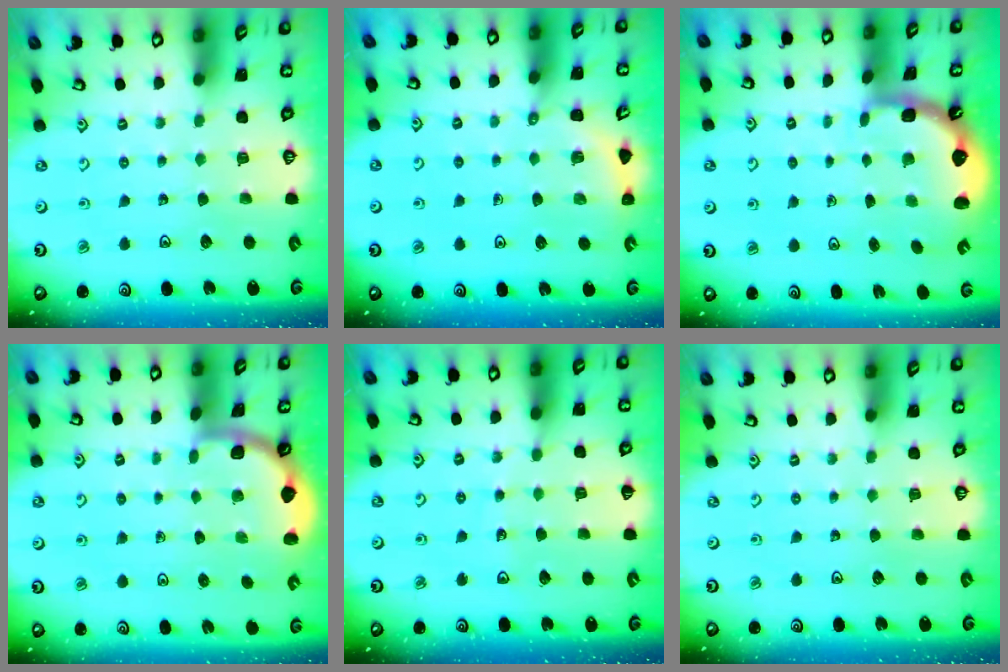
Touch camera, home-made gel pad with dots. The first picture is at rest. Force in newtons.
{"total": 2.6, "press": 2.6, "slide": 0.2}
{"total": 2.5, "press": 1.7, "slide": 1.8}
{"total": 1.6, "press": 1.6, "slide": 0.2}
{"total": 3.8, "press": 3.7, "slide": 0.4}
{"total": 0.0}